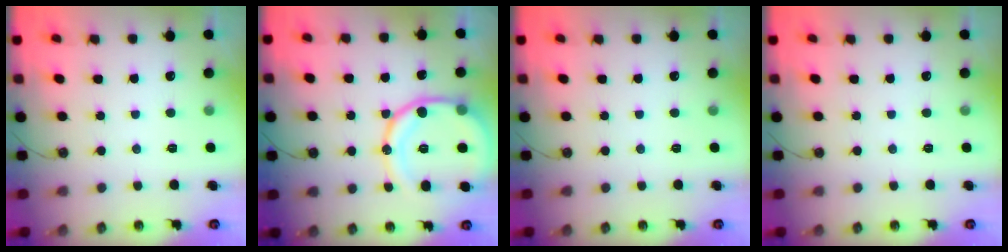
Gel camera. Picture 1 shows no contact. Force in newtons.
{"total": 15.8, "press": 15.6, "slide": 1.9}
{"total": 0.0}
{"total": 0.0}